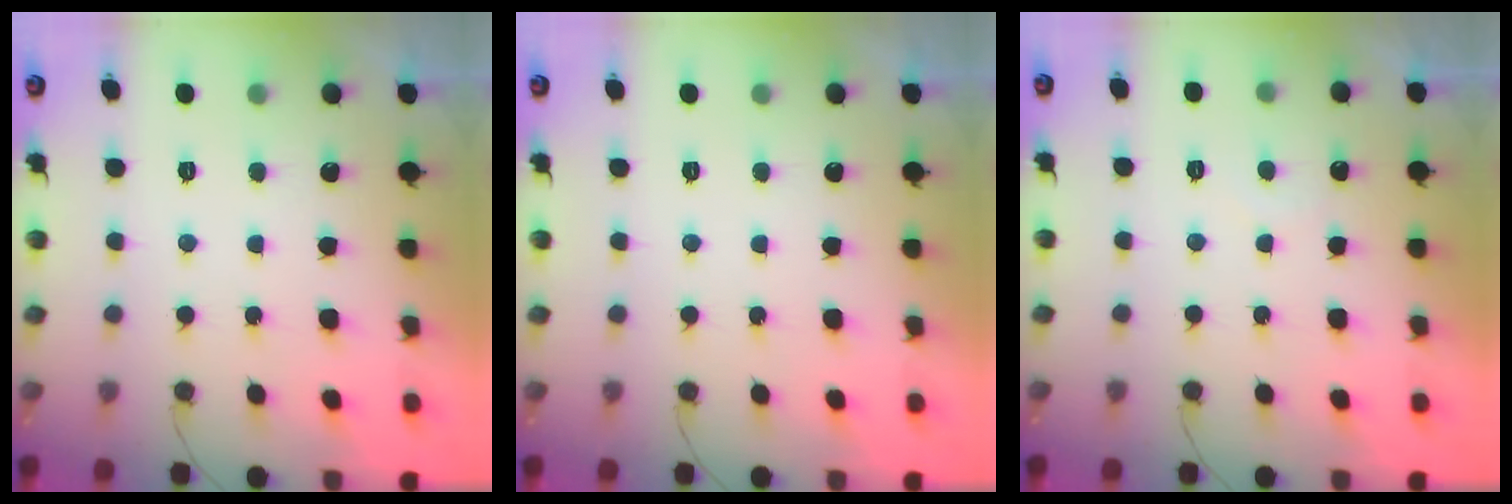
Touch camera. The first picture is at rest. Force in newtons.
{"total": 0.0}
{"total": 3.3, "press": 3.2, "slide": 0.2}